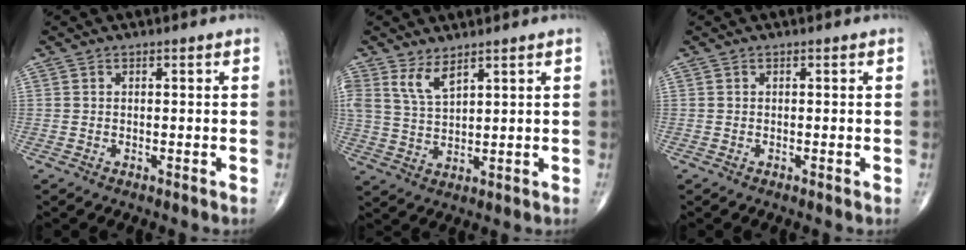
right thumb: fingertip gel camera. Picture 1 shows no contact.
{"total": 4.9, "force": [3.4, 1.7, 3.0], "torque": [-0.059, -0.025, 0.074]}
{"total": 0.0}